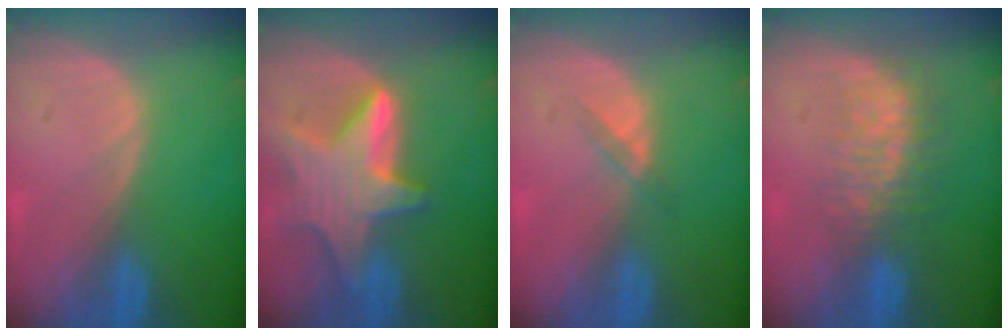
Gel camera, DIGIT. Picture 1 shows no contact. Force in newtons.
{"total": 9.0, "press": 9.0, "slide": 0.6}
{"total": 1.8, "press": 1.4, "slide": 1.0}
{"total": 7.7, "press": 7.1, "slide": 3.1}